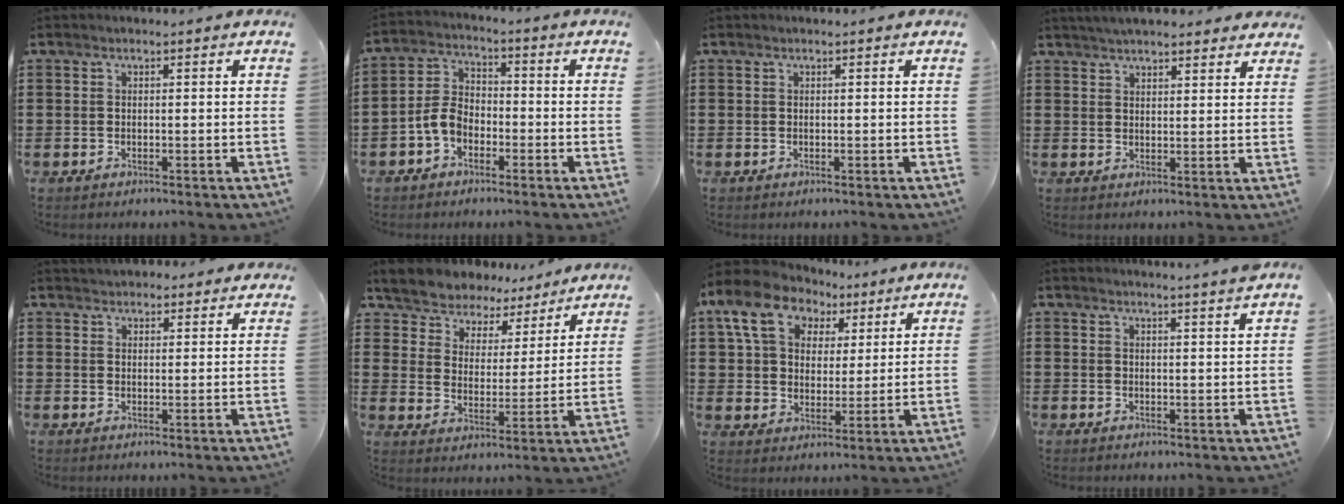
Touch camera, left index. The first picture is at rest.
{"total": 5.1, "force": [-2.9, 3.2, 2.8], "torque": [-0.080, 0.005, -0.064]}
{"total": 0.0}
{"total": 3.6, "force": [3.5, 0.4, 0.8], "torque": [-0.024, -0.004, 0.064]}
{"total": 2.6, "force": [2.4, 0.8, -0.3], "torque": [-0.002, -0.001, 0.047]}
{"total": 5.6, "force": [5.3, 1.5, -0.7], "torque": [-0.023, -0.041, 0.094]}
{"total": 10.6, "force": [5.8, 7.6, 4.5], "torque": [-0.111, 0.000, 0.110]}
{"total": 2.6, "force": [2.3, -0.8, 0.7], "torque": [-0.019, -0.008, 0.044]}